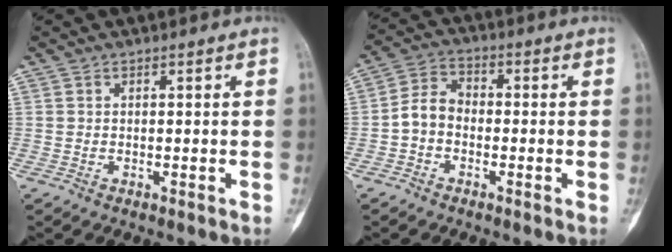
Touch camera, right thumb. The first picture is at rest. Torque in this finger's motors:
{"motor_torque": [0.11, 0.06, 0.39, -0.35, 0.05]}